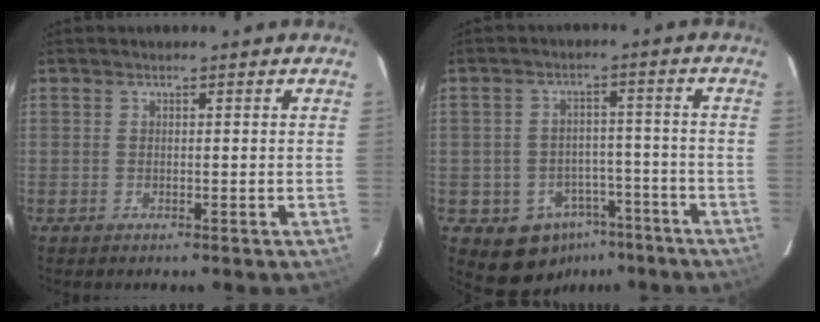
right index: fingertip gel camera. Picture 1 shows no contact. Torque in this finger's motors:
{"motor_torque": [1.06, -1.08, 0.22, -0.01]}